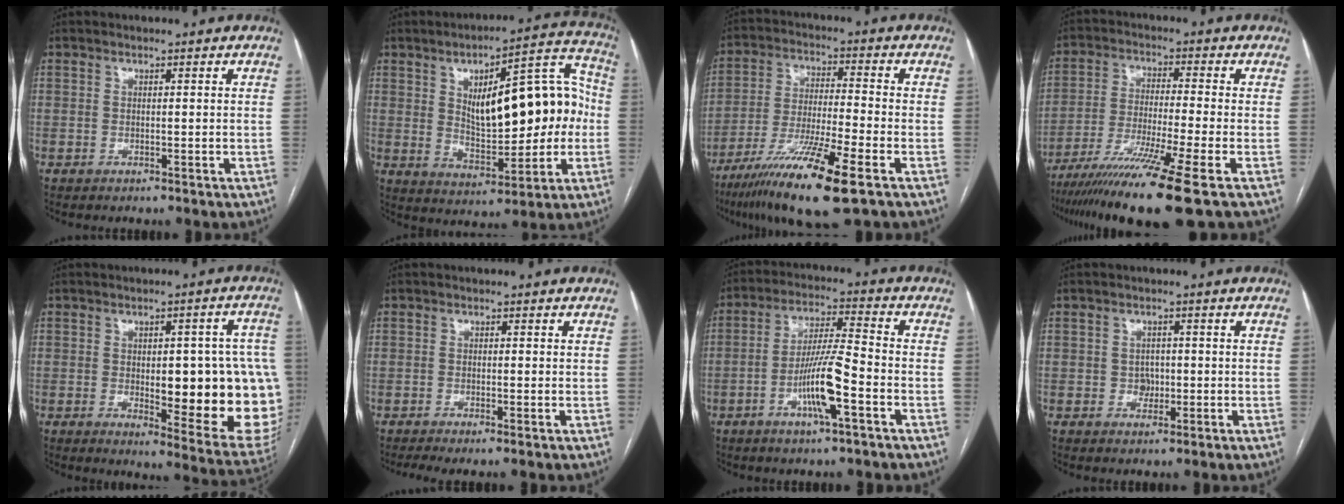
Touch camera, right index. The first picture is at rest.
{"total": 18.6, "force": [1.4, 7.1, 17.2], "torque": [-0.249, 0.038, 0.033]}
{"total": 15.1, "force": [-8.8, 0.4, 12.4], "torque": [-0.240, -0.041, -0.155]}
{"total": 14.0, "force": [-9.6, -2.0, 10.1], "torque": [-0.191, -0.044, -0.165]}
{"total": 20.8, "force": [-1.9, 6.1, 19.8], "torque": [-0.164, 0.014, 0.004]}
{"total": 2.6, "force": [-1.7, 0.1, 2.0], "torque": [-0.035, -0.005, -0.031]}
{"total": 9.8, "force": [-3.8, 0.6, 9.0], "torque": [-0.175, 0.002, -0.070]}
{"total": 2.1, "force": [-0.3, 1.8, 1.1], "torque": [-0.011, 0.005, -0.003]}